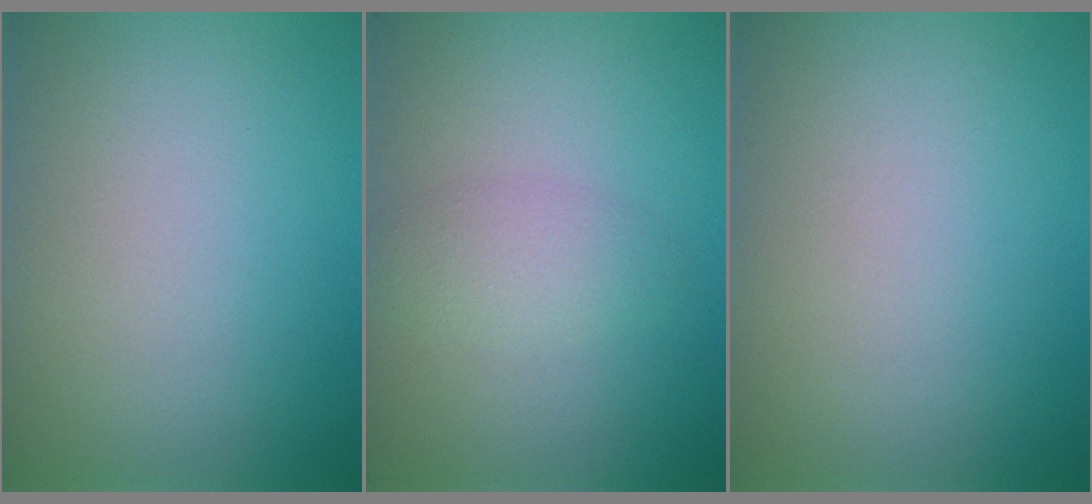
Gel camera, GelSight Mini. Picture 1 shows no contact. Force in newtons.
{"total": 2.0, "press": 2.0, "slide": 0.2}
{"total": 0.0}